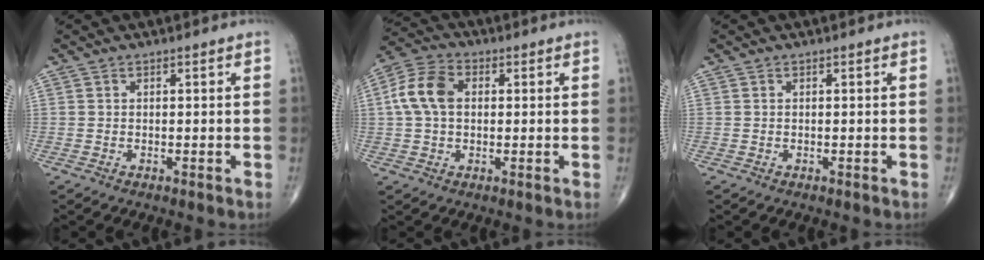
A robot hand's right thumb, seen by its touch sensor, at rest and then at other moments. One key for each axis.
{"total": 8.7, "fx": 1.0, "fy": 5.9, "fz": 6.4, "tx": -0.131, "ty": 0.023, "tz": 0.014}
{"total": 0.0}